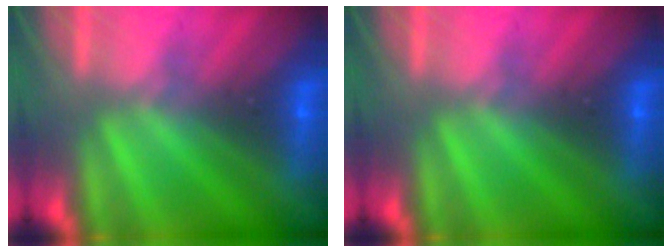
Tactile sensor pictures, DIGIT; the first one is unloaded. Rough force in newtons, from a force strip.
{"total": 0.0}